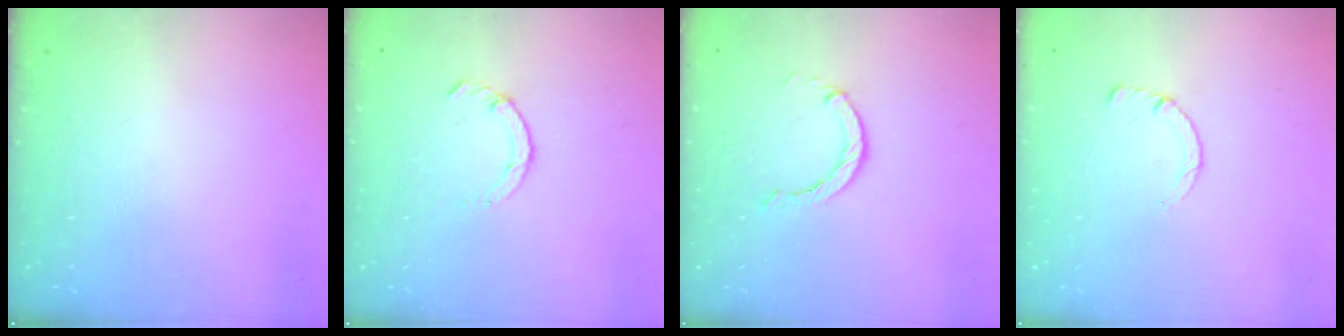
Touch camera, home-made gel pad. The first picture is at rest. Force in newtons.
{"total": 2.2, "press": 2.1, "slide": 0.4}
{"total": 0.0}
{"total": 2.6, "press": 2.5, "slide": 0.3}